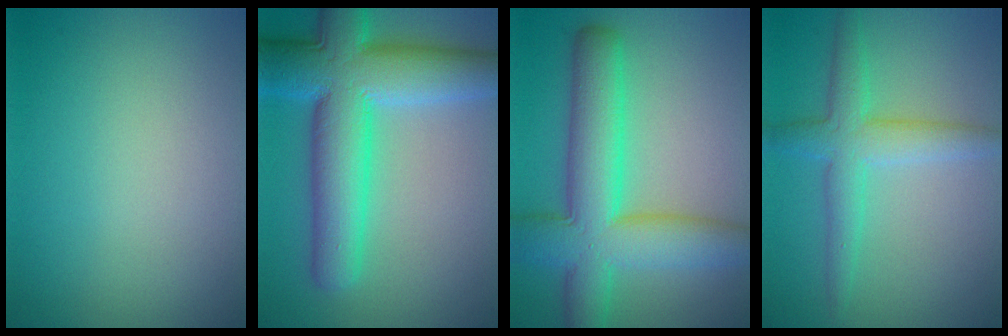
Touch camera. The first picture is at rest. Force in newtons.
{"total": 11.1, "press": 11.1, "slide": 0.4}
{"total": 9.6, "press": 9.6, "slide": 0.3}
{"total": 4.1, "press": 4.1, "slide": 0.0}